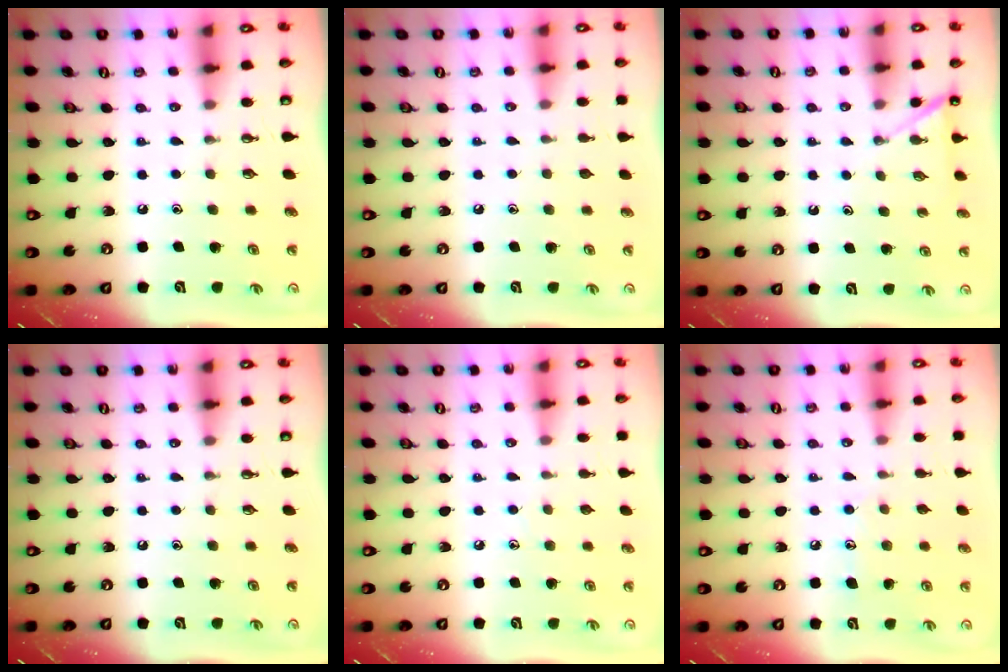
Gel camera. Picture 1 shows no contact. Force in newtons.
{"total": 0.0}
{"total": 4.0, "press": 4.0, "slide": 0.4}
{"total": 0.0}
{"total": 4.2, "press": 4.2, "slide": 0.5}
{"total": 6.7, "press": 6.7, "slide": 0.1}